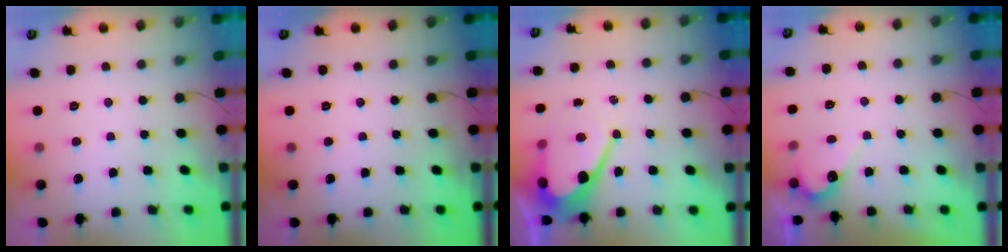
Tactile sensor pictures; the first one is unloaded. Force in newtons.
{"total": 0.0}
{"total": 12.2, "press": 12.1, "slide": 0.9}
{"total": 5.0, "press": 5.0, "slide": 0.4}